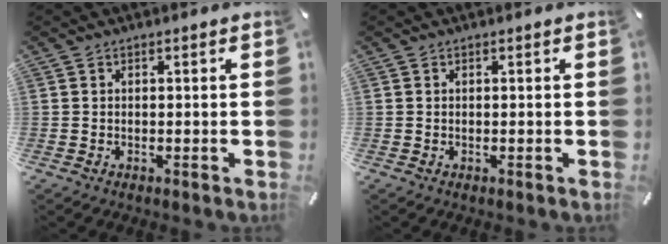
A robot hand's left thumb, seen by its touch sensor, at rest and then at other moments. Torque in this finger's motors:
{"motor_torque": [-0.04, -0.04, -0.02, 0.02, 0.00]}